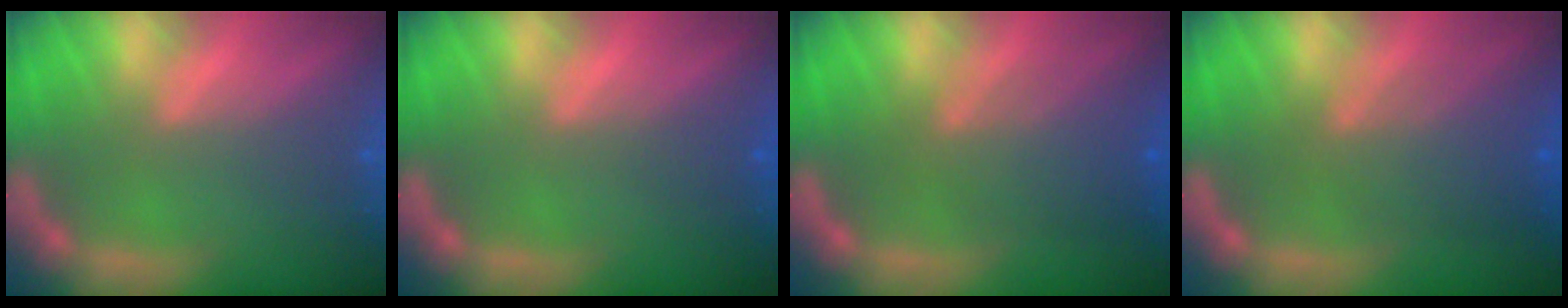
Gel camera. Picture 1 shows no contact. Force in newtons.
{"total": 0.9}
{"total": 5.6}
{"total": 5.6}